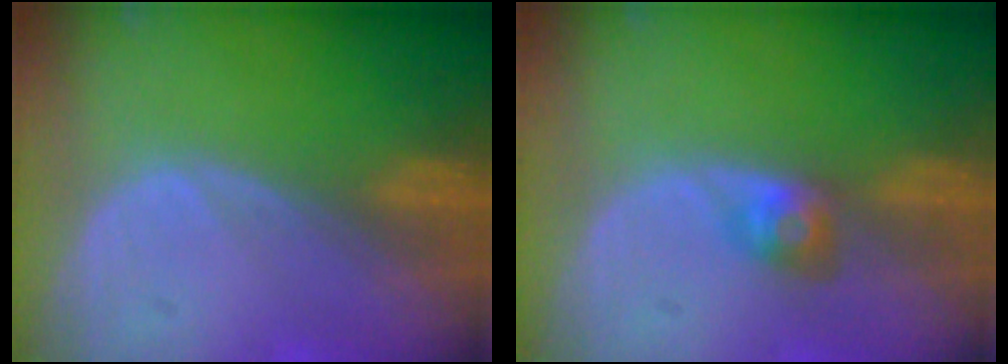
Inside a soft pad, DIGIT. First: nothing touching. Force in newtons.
{"total": 2.8, "press": 2.6, "slide": 1.0}